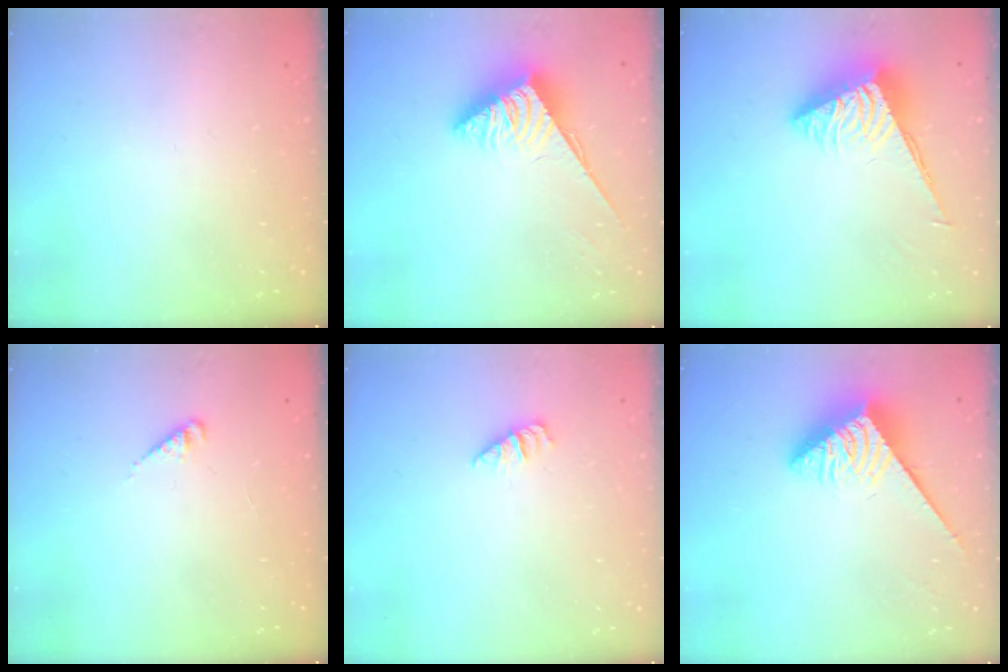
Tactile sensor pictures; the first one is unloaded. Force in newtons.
{"total": 3.9, "press": 3.9, "slide": 0.6}
{"total": 6.1, "press": 6.1, "slide": 0.4}
{"total": 2.0, "press": 1.9, "slide": 0.3}
{"total": 0.8, "press": 0.8, "slide": 0.2}
{"total": 3.9, "press": 3.8, "slide": 0.7}